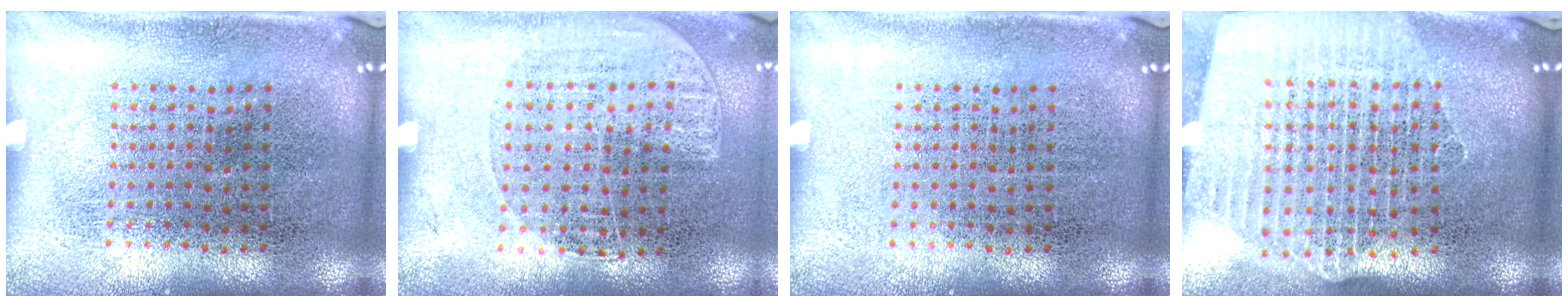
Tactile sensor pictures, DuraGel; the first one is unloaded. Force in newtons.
{"total": 1.1, "press": 1.0, "slide": 0.5}
{"total": 0.0}
{"total": 2.5, "press": 2.1, "slide": 1.3}